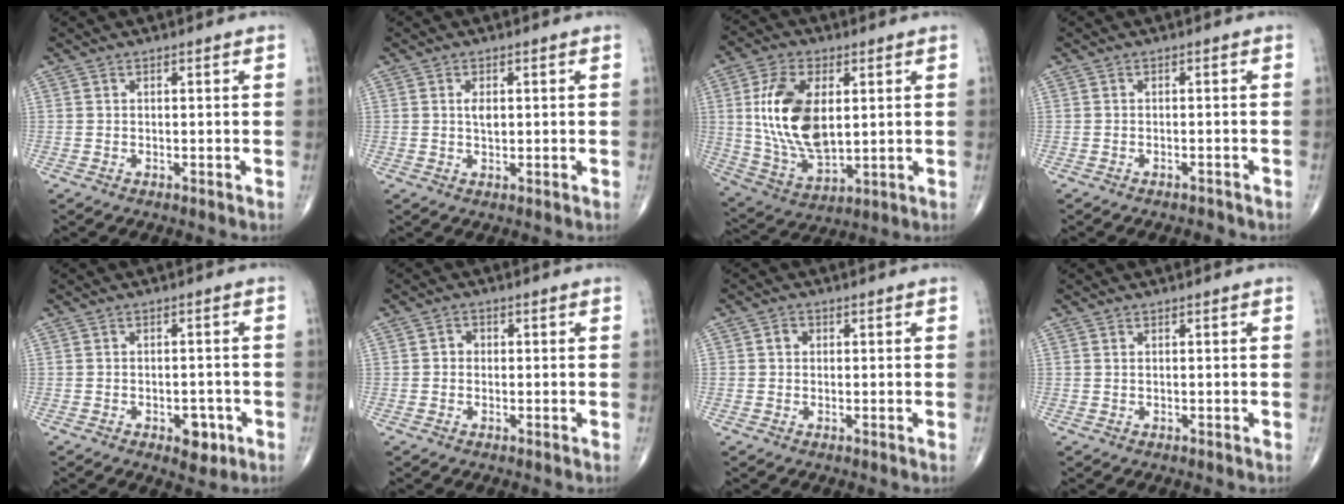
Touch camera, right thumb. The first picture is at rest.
{"total": 2.2, "force": [0.3, 1.1, 1.8], "torque": [-0.032, -0.002, 0.006]}
{"total": 16.7, "force": [2.7, 9.1, 13.8], "torque": [-0.256, -0.013, 0.059]}
{"total": 1.6, "force": [-1.5, 0.5, 0.3], "torque": [-0.010, 0.009, -0.018]}
{"total": 4.5, "force": [-2.0, 2.6, 3.2], "torque": [-0.020, 0.010, -0.019]}
{"total": 1.7, "force": [0.0, 1.6, 0.8], "torque": [-0.003, 0.006, -0.004]}
{"total": 1.8, "force": [0.3, 1.6, 0.8], "torque": [-0.005, 0.003, 0.002]}
{"total": 0.0}